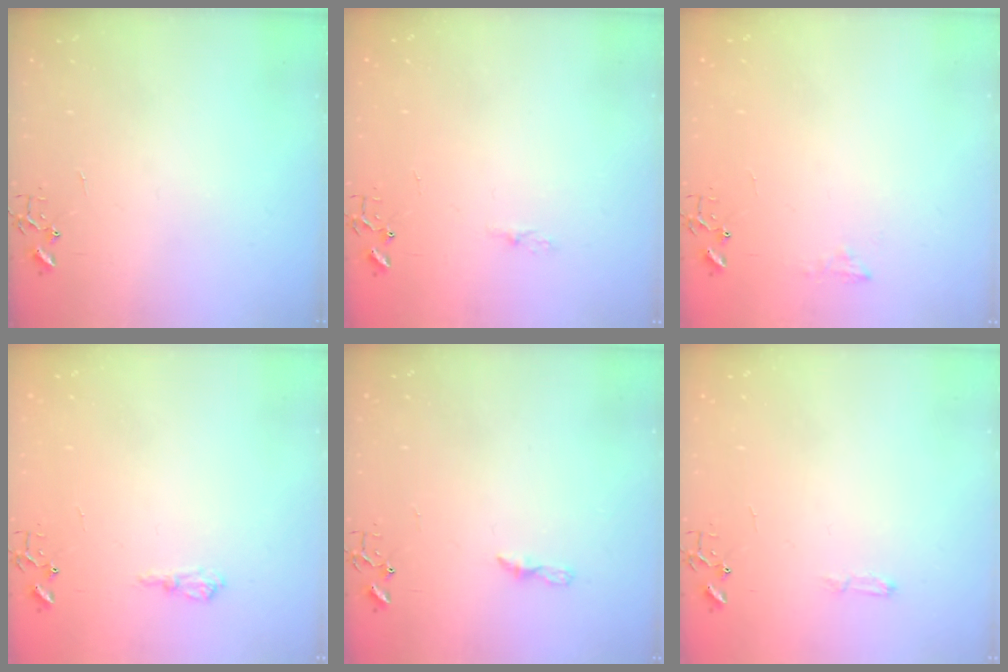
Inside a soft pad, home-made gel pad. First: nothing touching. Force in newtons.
{"total": 3.3, "press": 3.3, "slide": 0.4}
{"total": 6.9, "press": 6.8, "slide": 0.7}
{"total": 7.1, "press": 7.1, "slide": 0.9}
{"total": 3.7, "press": 3.7, "slide": 0.4}
{"total": 3.8, "press": 3.8, "slide": 0.5}